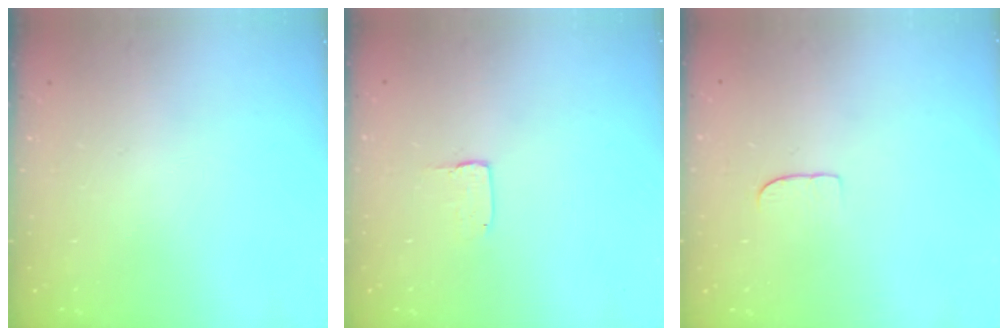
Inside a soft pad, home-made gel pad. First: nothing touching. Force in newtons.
{"total": 2.0, "press": 2.0, "slide": 0.0}
{"total": 4.5, "press": 4.5, "slide": 0.3}